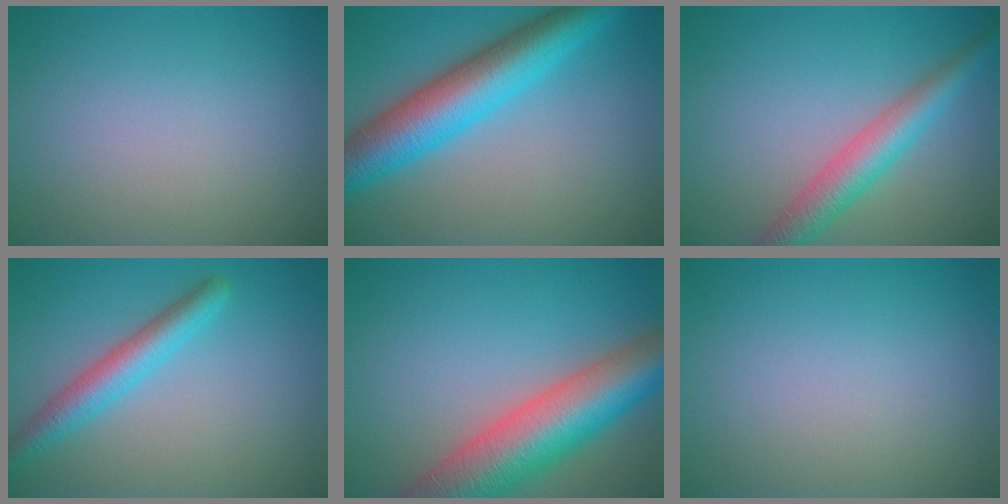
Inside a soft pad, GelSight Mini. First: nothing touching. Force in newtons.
{"total": 8.5, "press": 8.5, "slide": 0.3}
{"total": 4.4, "press": 4.4, "slide": 0.2}
{"total": 3.7, "press": 3.7, "slide": 0.1}
{"total": 11.3, "press": 11.3, "slide": 0.6}
{"total": 0.0}